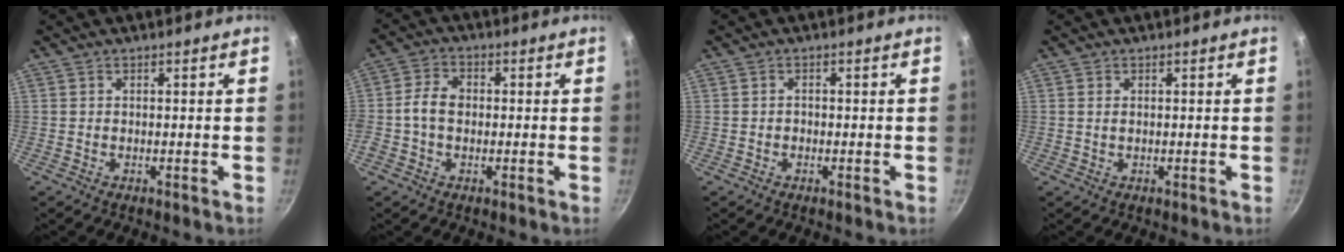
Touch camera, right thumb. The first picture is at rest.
{"total": 5.5, "force": [-0.4, 3.9, 3.8], "torque": [-0.071, 0.016, -0.020]}
{"total": 0.6, "force": [-0.3, 0.5, 0.3], "torque": [-0.005, 0.003, -0.005]}
{"total": 0.8, "force": [0.2, 0.4, 0.6], "torque": [-0.012, 0.000, 0.004]}